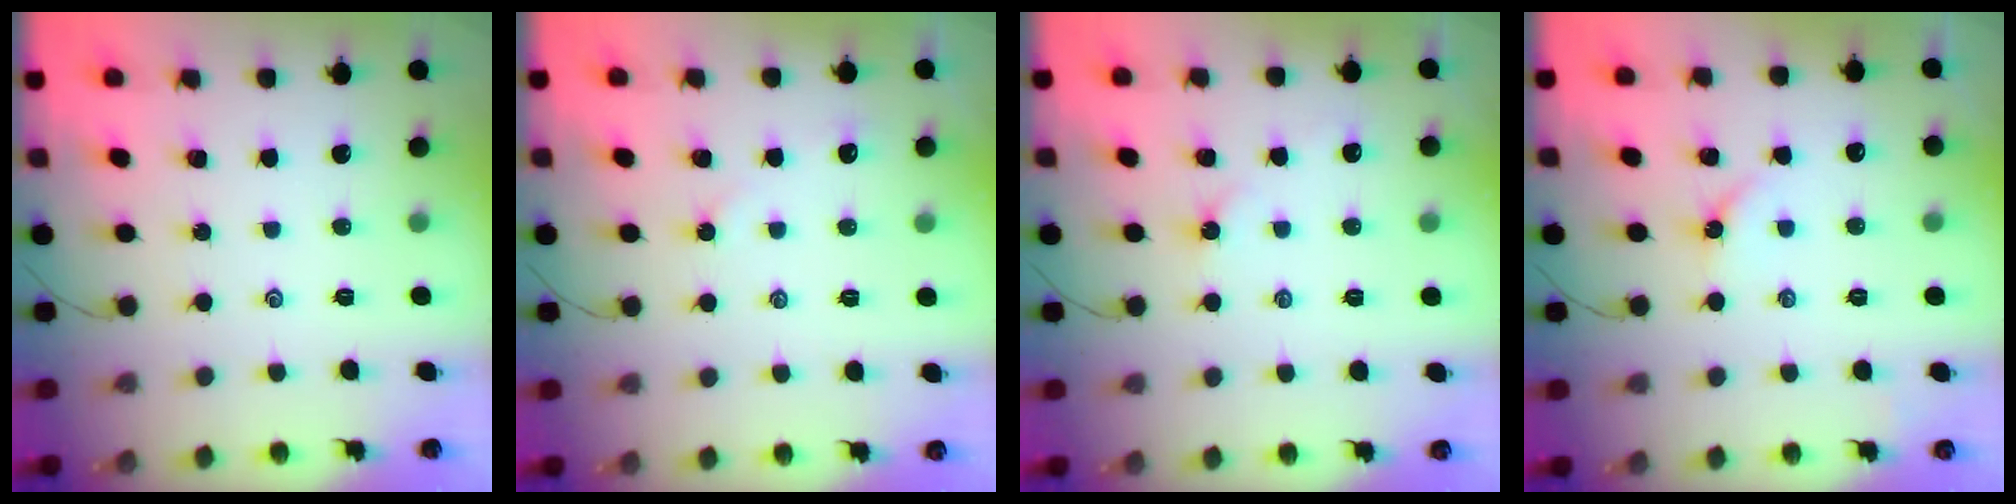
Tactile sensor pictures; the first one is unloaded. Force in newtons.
{"total": 2.9, "press": 2.8, "slide": 0.6}
{"total": 1.9, "press": 1.9, "slide": 0.4}
{"total": 3.3, "press": 3.2, "slide": 0.4}